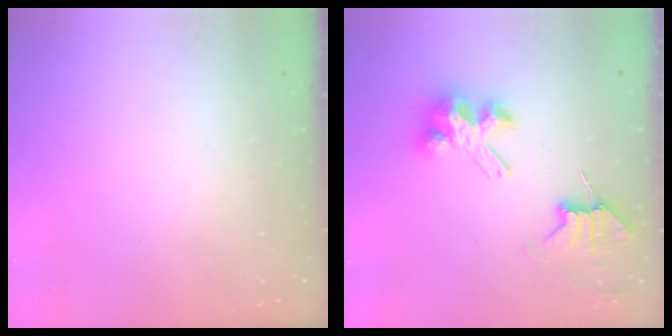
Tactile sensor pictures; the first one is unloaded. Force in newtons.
{"total": 7.8, "press": 7.7, "slide": 1.0}